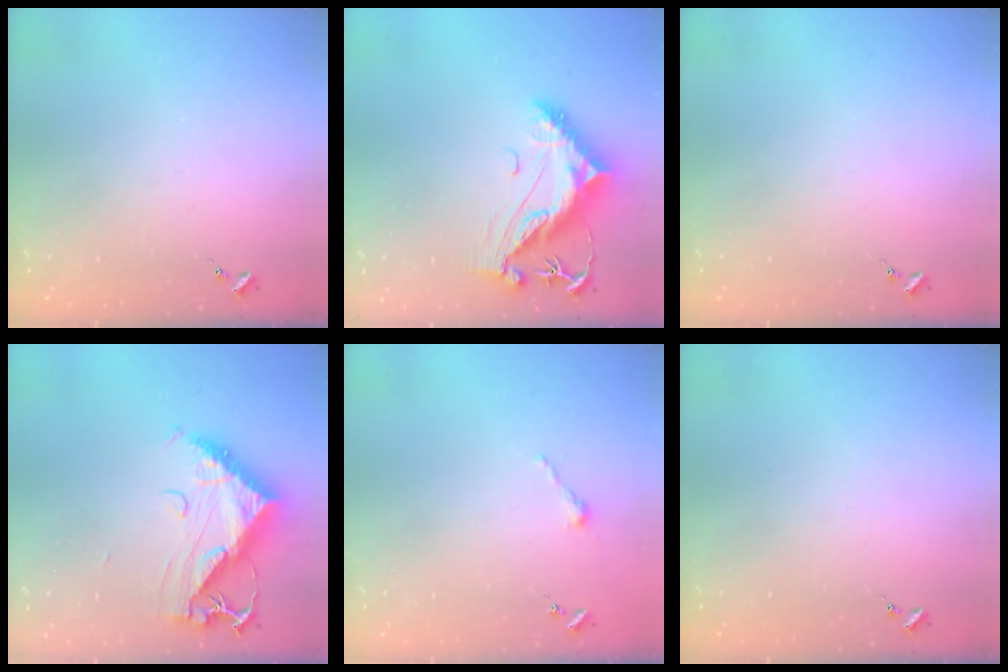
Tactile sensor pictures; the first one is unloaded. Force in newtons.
{"total": 13.0, "press": 12.9, "slide": 1.6}
{"total": 0.0}
{"total": 11.6, "press": 11.6, "slide": 1.1}
{"total": 2.5, "press": 2.5, "slide": 0.2}
{"total": 0.0}